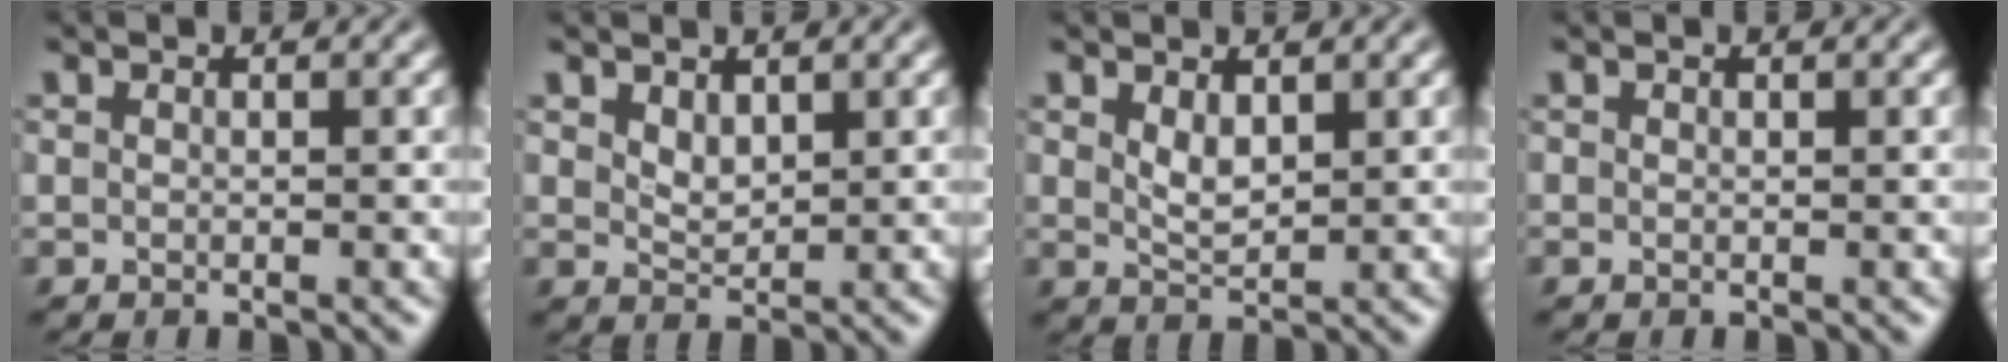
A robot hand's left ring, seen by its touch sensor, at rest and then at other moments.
{"total": 1.8, "force": [1.0, 1.0, 1.1], "torque": [-0.023, -0.004, 0.026]}
{"total": 1.9, "force": [1.0, 0.9, 1.4], "torque": [-0.030, -0.003, 0.024]}
{"total": 0.0}